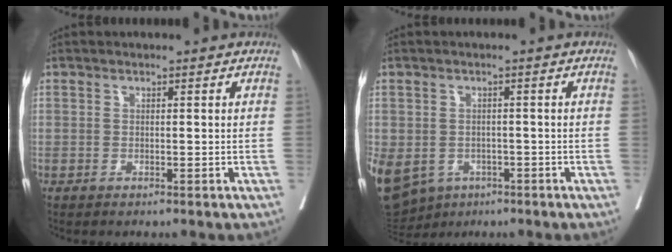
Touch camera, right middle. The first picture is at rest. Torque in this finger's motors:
{"motor_torque": [1.33, -0.42, 1.05, 0.21]}